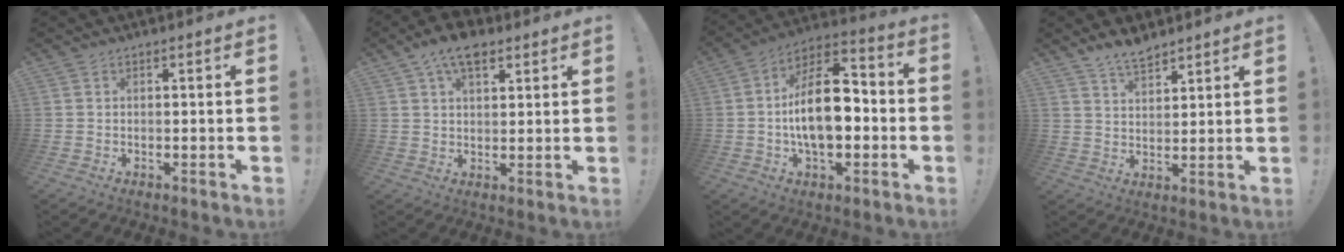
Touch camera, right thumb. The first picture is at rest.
{"total": 8.6, "force": [5.1, 4.4, 5.3], "torque": [-0.088, -0.014, 0.094]}
{"total": 17.4, "force": [-2.6, 9.3, 14.5], "torque": [-0.264, 0.018, -0.048]}
{"total": 6.4, "force": [5.3, 2.5, 2.5], "torque": [-0.047, -0.029, 0.098]}